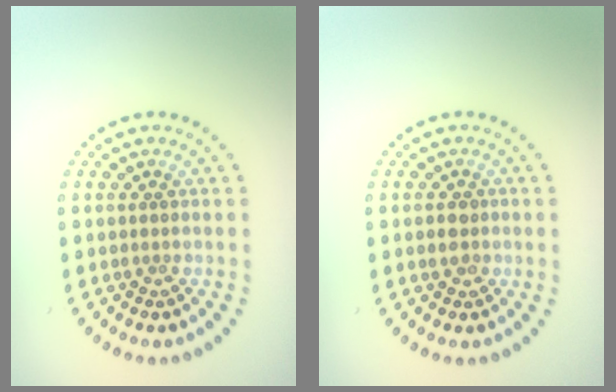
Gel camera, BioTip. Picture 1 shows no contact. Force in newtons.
{"total": 1.6, "press": 1.4, "slide": 0.7}